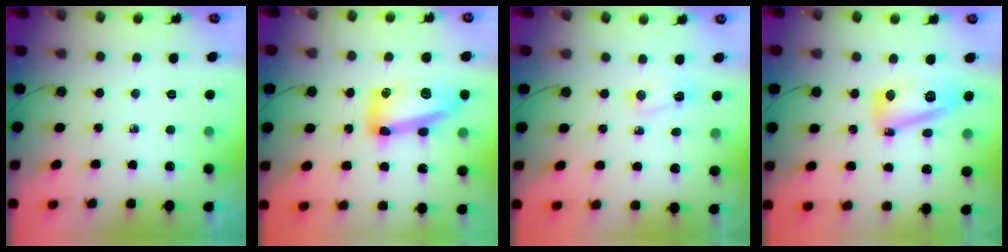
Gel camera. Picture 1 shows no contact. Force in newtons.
{"total": 14.3, "press": 14.2, "slide": 1.3}
{"total": 2.4, "press": 2.1, "slide": 1.1}
{"total": 14.1, "press": 14.0, "slide": 1.4}